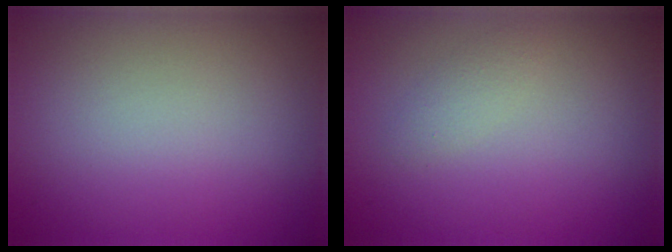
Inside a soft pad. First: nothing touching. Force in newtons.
{"total": 1.1, "press": 1.1, "slide": 0.1}